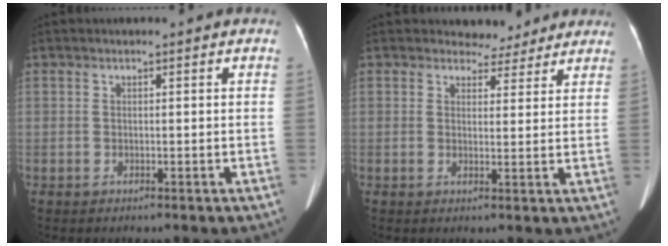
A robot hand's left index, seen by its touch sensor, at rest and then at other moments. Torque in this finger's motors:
{"motor_torque": [0.20, -0.26, -0.01, 0.00]}